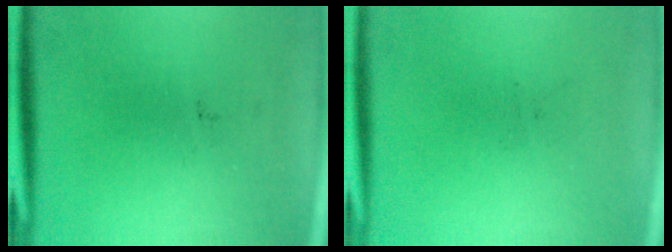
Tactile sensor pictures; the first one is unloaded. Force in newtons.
{"total": 0.0}